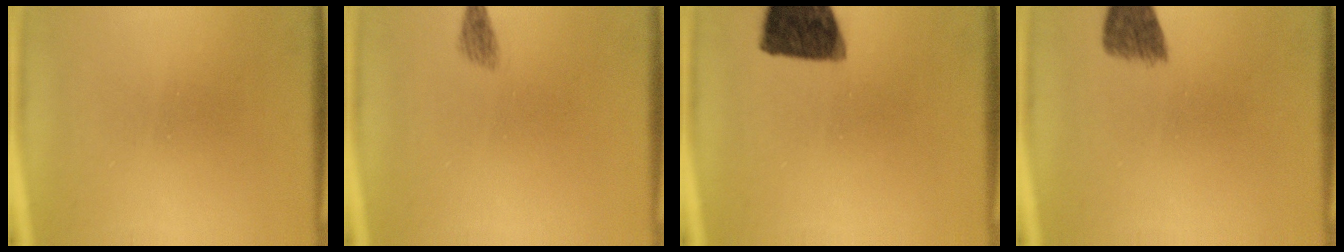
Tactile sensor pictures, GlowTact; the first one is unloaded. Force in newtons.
{"total": 3.1}
{"total": 13.0}
{"total": 5.1}